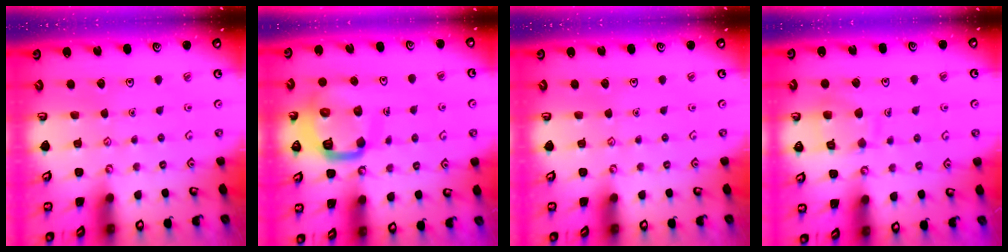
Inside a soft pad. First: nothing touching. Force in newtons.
{"total": 14.0, "press": 13.9, "slide": 1.5}
{"total": 0.0}
{"total": 10.1, "press": 10.0, "slide": 0.9}